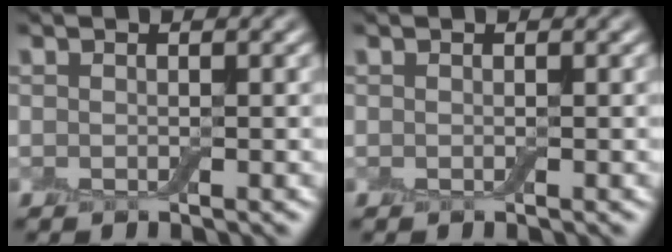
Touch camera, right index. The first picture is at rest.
{"total": 0.0}